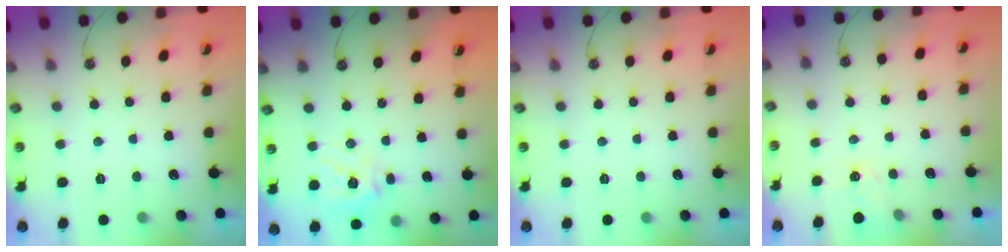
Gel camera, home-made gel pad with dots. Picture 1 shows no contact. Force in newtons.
{"total": 14.4, "press": 14.2, "slide": 2.2}
{"total": 0.0}
{"total": 1.8, "press": 1.8, "slide": 0.3}